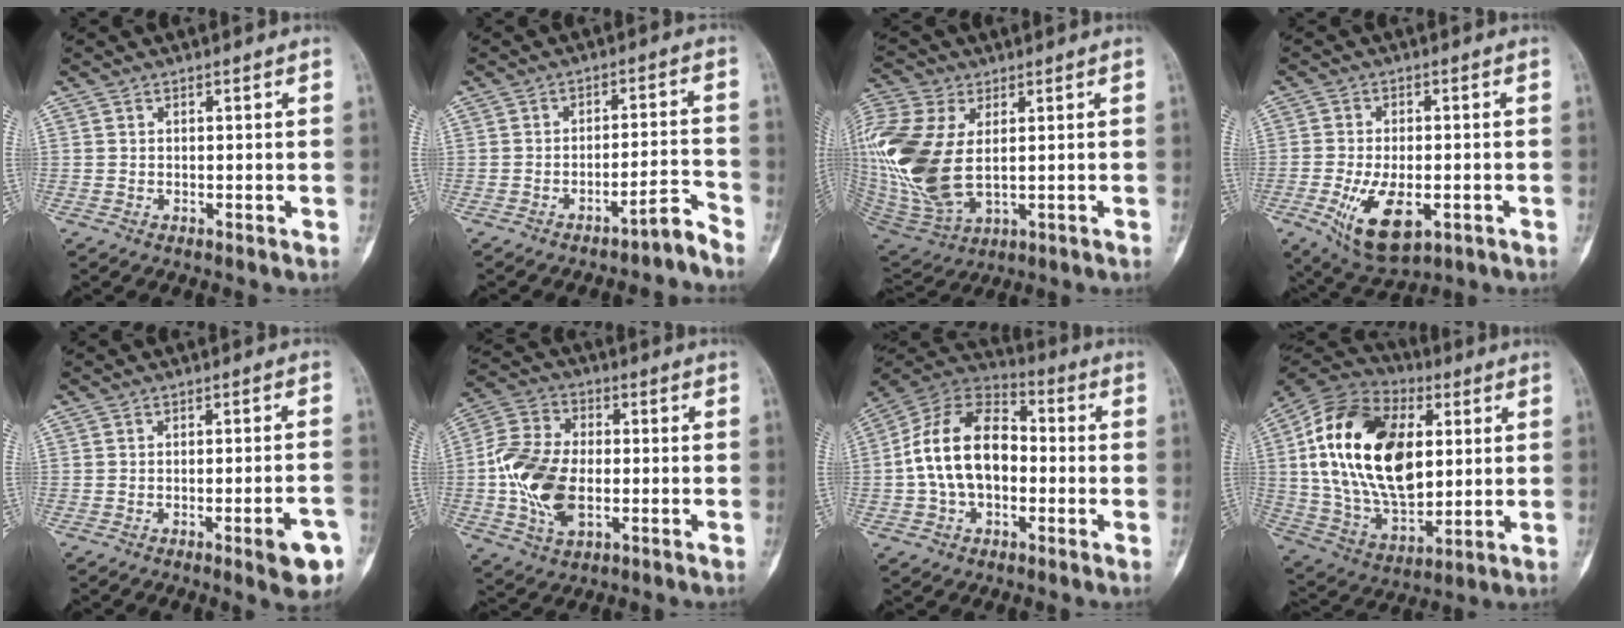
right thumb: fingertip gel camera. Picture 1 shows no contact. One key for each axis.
{"total": 4.4, "fx": -4.0, "fy": 0.0, "fz": 1.7, "tx": -0.020, "ty": 0.056, "tz": -0.058}
{"total": 20.1, "fx": 2.0, "fy": 11.6, "fz": 16.3, "tx": -0.391, "ty": -0.017, "tz": 0.049}
{"total": 11.1, "fx": -3.8, "fy": 5.5, "fz": 8.9, "tx": -0.149, "ty": -0.005, "tz": -0.054}
{"total": 7.1, "fx": -3.5, "fy": 1.4, "fz": 6.0, "tx": -0.071, "ty": 0.018, "tz": -0.039}
{"total": 14.1, "fx": -2.1, "fy": 8.3, "fz": 11.2, "tx": -0.223, "ty": 0.016, "tz": -0.040}
{"total": 16.4, "fx": -1.1, "fy": 10.8, "fz": 12.3, "tx": -0.211, "ty": 0.040, "tz": -0.028}
{"total": 26.6, "fx": 4.5, "fy": 15.7, "fz": 20.9, "tx": -0.376, "ty": -0.007, "tz": 0.079}